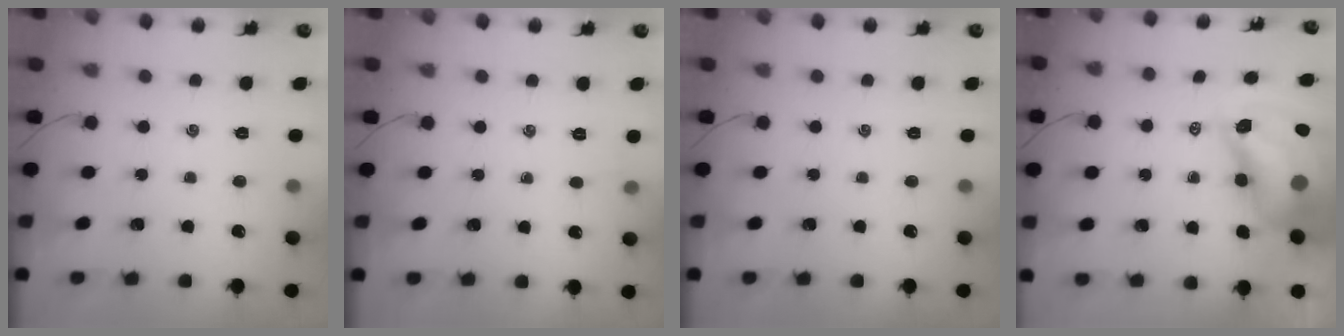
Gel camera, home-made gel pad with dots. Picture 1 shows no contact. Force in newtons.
{"total": 3.4, "press": 3.3, "slide": 1.1}
{"total": 0.0}
{"total": 12.7, "press": 12.2, "slide": 3.4}